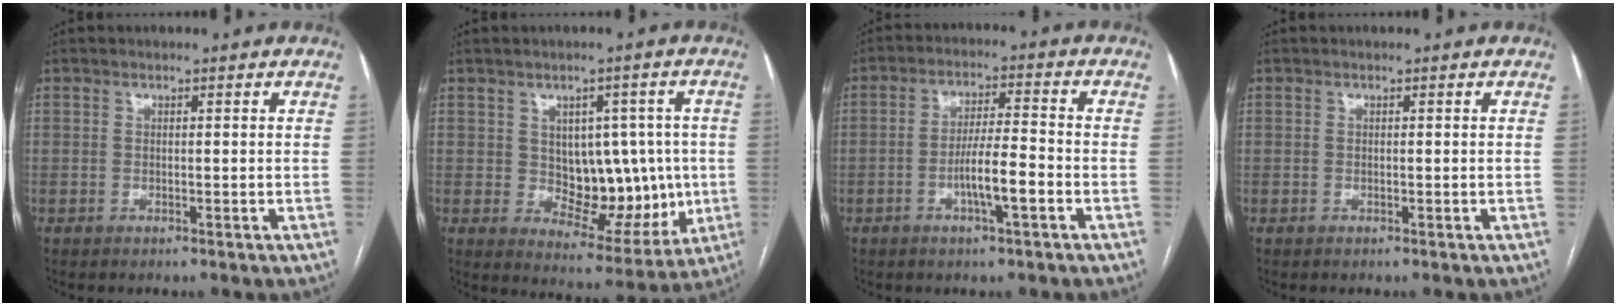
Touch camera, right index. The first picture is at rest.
{"total": 11.2, "force": [0.3, 7.0, 8.8], "torque": [-0.104, 0.017, 0.027]}
{"total": 6.7, "force": [-2.5, 0.7, 6.1], "torque": [-0.115, 0.004, -0.044]}
{"total": 0.0}